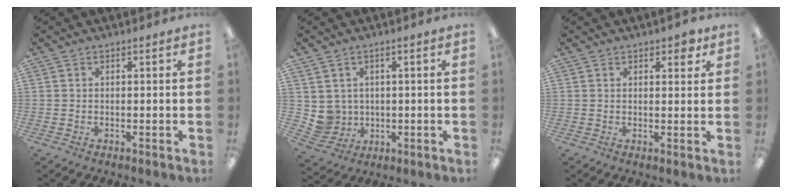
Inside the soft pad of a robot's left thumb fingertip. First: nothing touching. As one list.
[{"total": 4.8, "force": [1.5, 4.5, 0.2], "torque": [-0.030, -0.005, 0.033]}, {"total": 2.9, "force": [2.0, 1.4, 1.6], "torque": [-0.010, -0.005, 0.029]}]